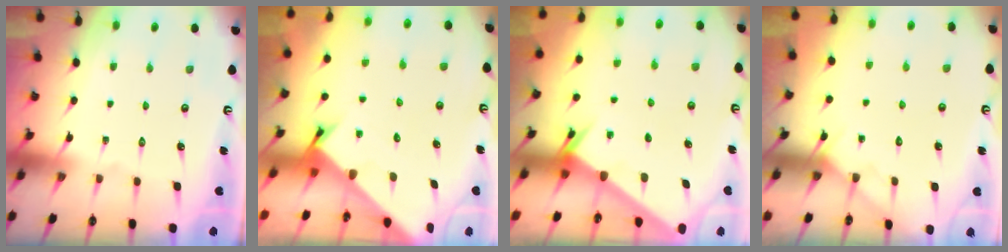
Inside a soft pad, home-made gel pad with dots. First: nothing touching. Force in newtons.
{"total": 2.4, "press": 2.4, "slide": 0.2}
{"total": 1.9, "press": 1.9, "slide": 0.1}
{"total": 4.5, "press": 4.5, "slide": 0.5}